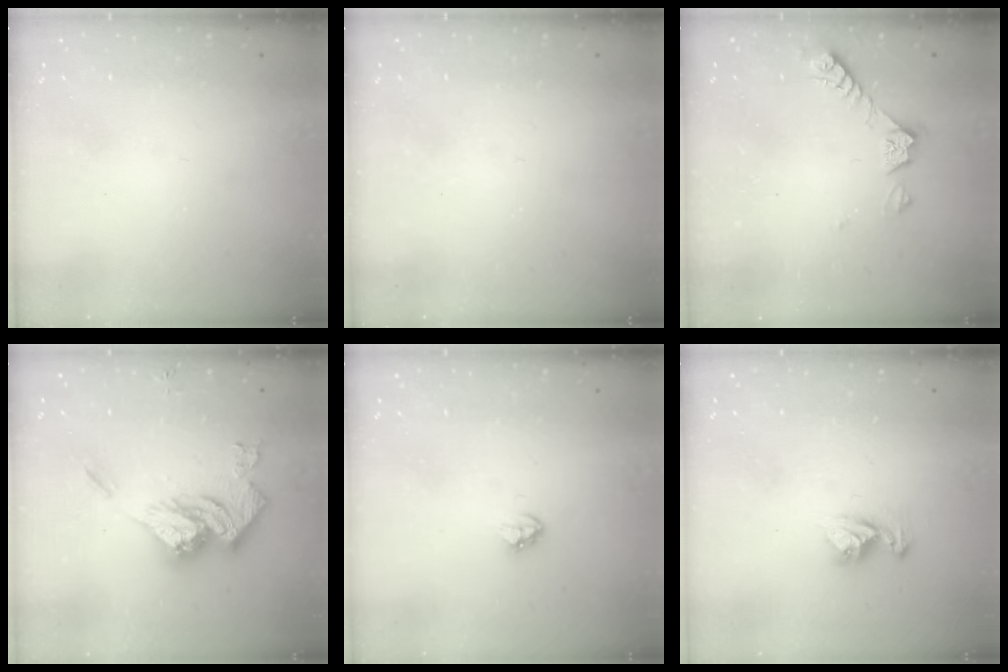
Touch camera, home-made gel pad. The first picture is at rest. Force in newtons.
{"total": 0.0}
{"total": 4.9, "press": 4.8, "slide": 0.6}
{"total": 16.4, "press": 16.4, "slide": 1.7}
{"total": 3.4, "press": 3.4, "slide": 0.5}
{"total": 8.2, "press": 8.2, "slide": 0.8}